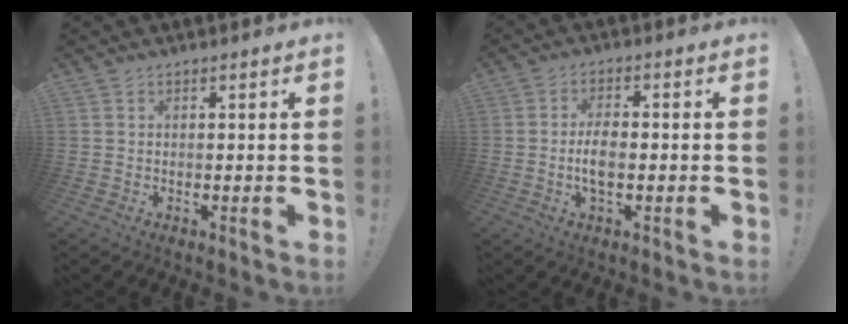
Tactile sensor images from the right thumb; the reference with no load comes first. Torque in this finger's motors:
{"motor_torque": [0.07, 0.12, 0.01, 0.02, 0.06]}